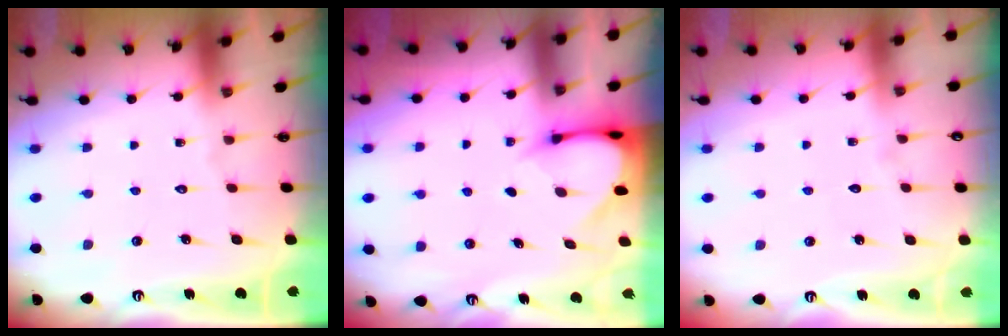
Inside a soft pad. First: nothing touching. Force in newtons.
{"total": 3.5, "press": 3.5, "slide": 0.2}
{"total": 1.8, "press": 1.8, "slide": 0.1}